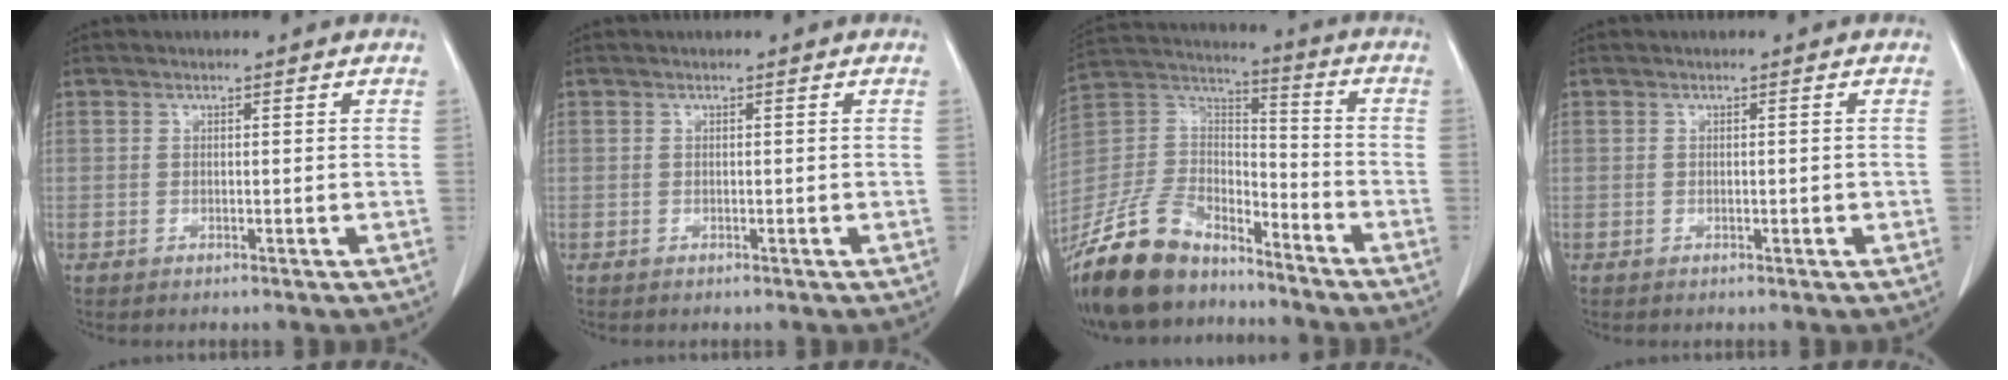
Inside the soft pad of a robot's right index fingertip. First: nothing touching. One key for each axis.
{"total": 0.0}
{"total": 17.4, "fx": -14.1, "fy": 7.0, "fz": 7.4, "tx": -0.158, "ty": 0.018, "tz": -0.264}
{"total": 0.5, "fx": -0.2, "fy": 0.2, "fz": 0.5, "tx": -0.008, "ty": -0.001, "tz": -0.001}